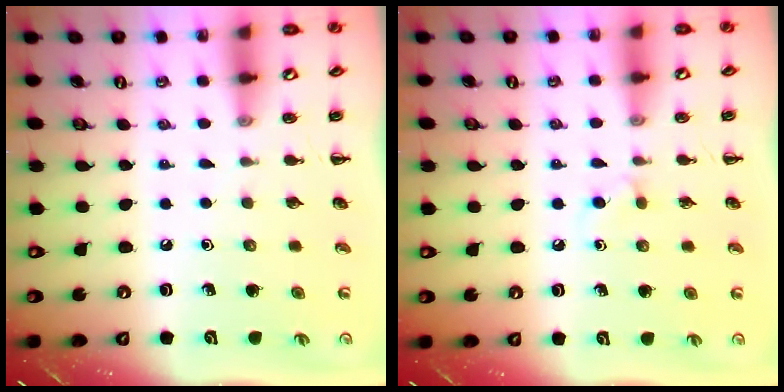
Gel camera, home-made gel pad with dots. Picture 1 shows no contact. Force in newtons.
{"total": 2.2, "press": 2.0, "slide": 1.0}